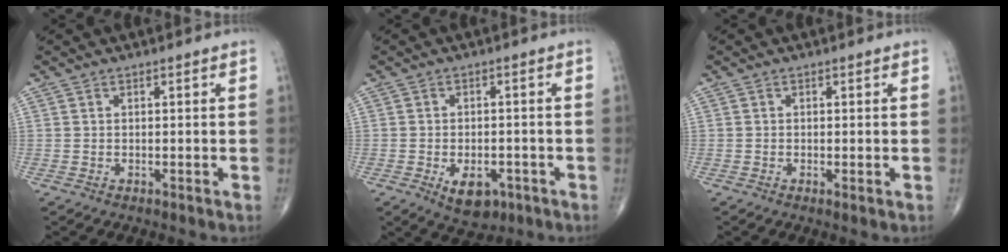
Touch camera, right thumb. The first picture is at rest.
{"total": 6.6, "force": [-2.8, 3.9, 4.5], "torque": [-0.058, 0.008, -0.031]}
{"total": 0.7, "force": [-0.2, 0.2, 0.6], "torque": [-0.016, -0.004, -0.006]}